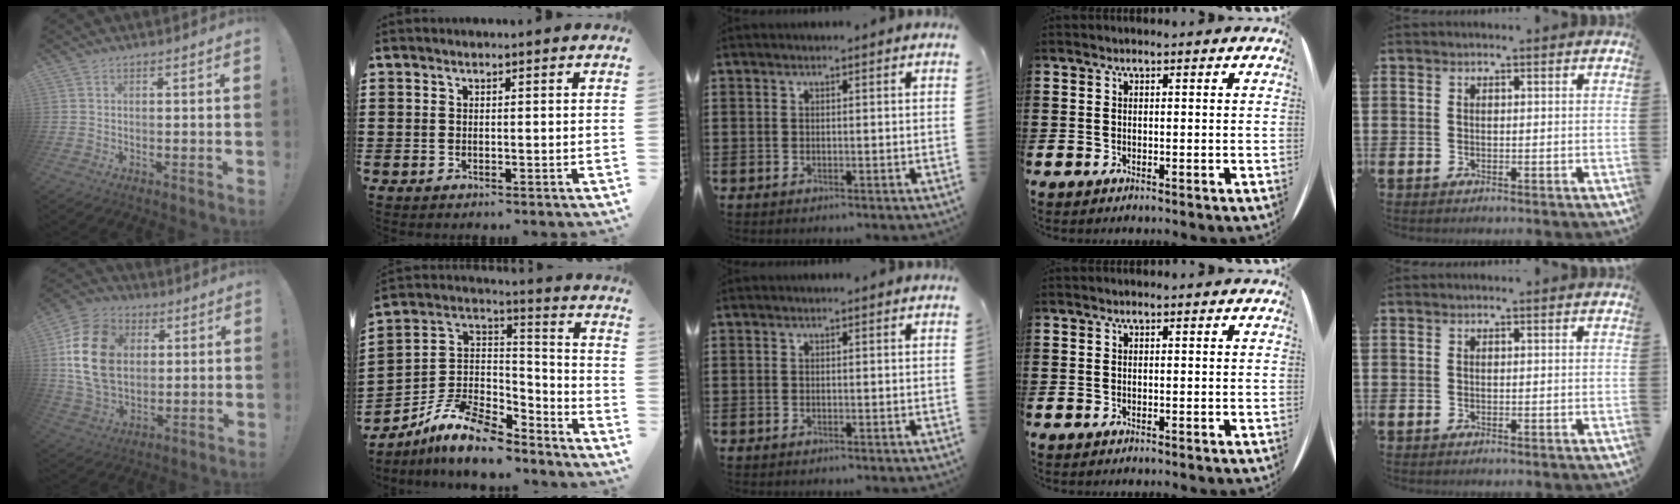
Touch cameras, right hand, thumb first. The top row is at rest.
{"thumb": {"total": 20.3, "force": [4.2, 15.0, 13.0], "torque": [-0.233, -0.009, 0.076]}, "index": {"total": 10.5, "force": [-7.9, 4.4, 5.3], "torque": [-0.124, 0.019, -0.159]}}